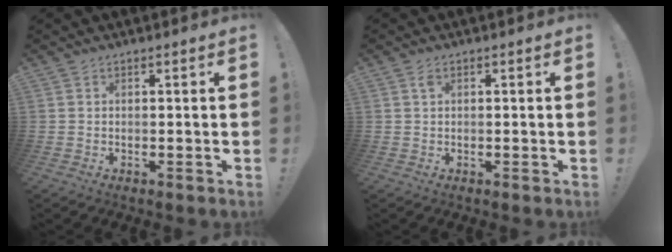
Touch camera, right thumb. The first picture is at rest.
{"total": 1.1, "force": [0.5, 0.4, 0.9], "torque": [-0.009, -0.002, 0.006]}